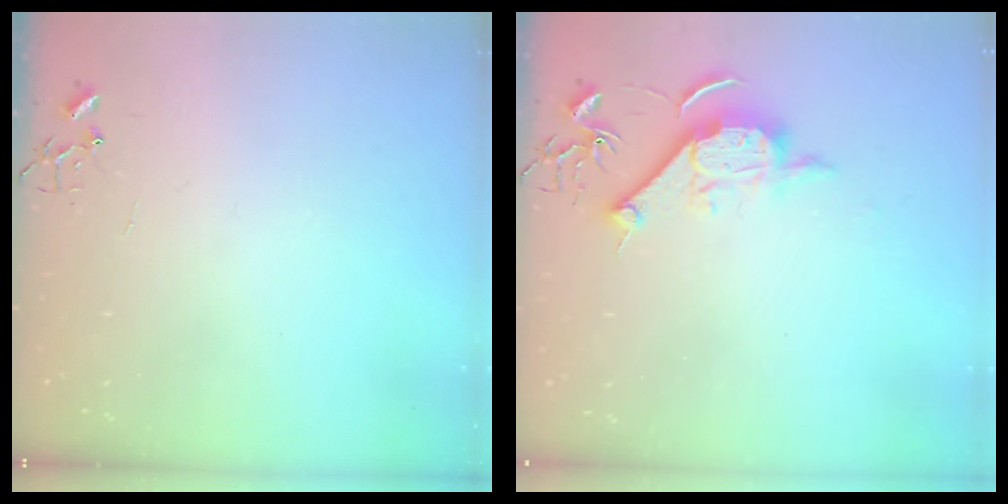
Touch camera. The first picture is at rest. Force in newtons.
{"total": 11.3, "press": 11.3, "slide": 0.5}